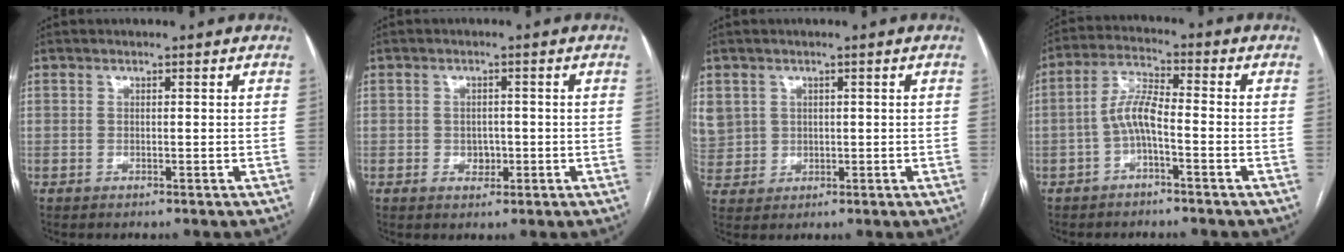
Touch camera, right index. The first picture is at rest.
{"total": 1.0, "force": [-0.5, 0.7, 0.5], "torque": [-0.010, 0.002, -0.005]}
{"total": 8.4, "force": [2.1, 7.8, 2.1], "torque": [-0.082, 0.023, 0.065]}
{"total": 5.7, "force": [-1.7, 1.2, 5.3], "torque": [-0.108, 0.016, -0.036]}